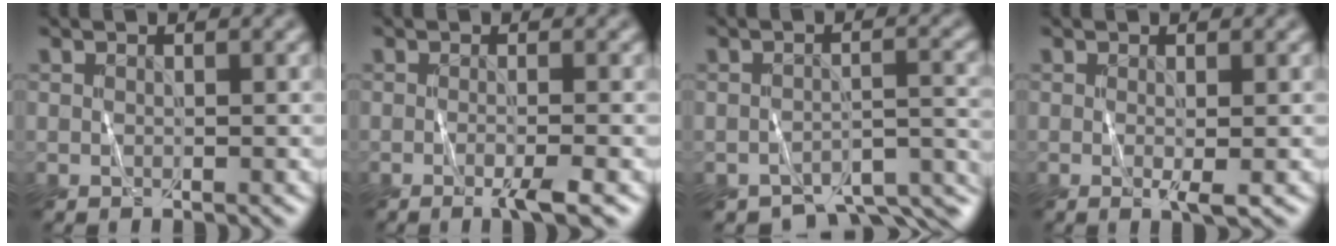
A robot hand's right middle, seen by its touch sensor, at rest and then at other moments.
{"total": 2.3, "force": [-0.8, 0.3, 2.1], "torque": [-0.031, -0.002, -0.017]}
{"total": 5.9, "force": [-5.3, 1.7, 2.1], "torque": [-0.025, -0.022, -0.064]}
{"total": 1.5, "force": [0.1, 0.1, 1.5], "torque": [-0.026, -0.008, -0.001]}